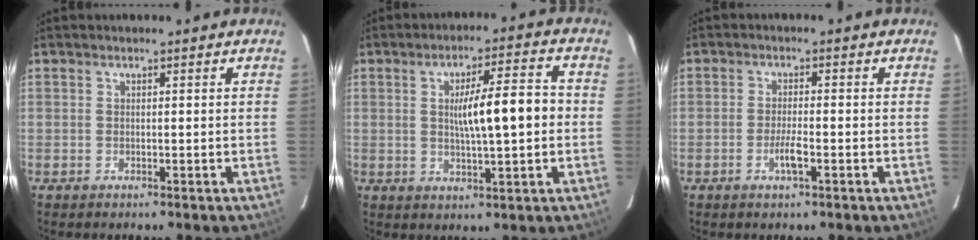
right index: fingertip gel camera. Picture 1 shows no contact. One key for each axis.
{"total": 9.5, "fx": 0.2, "fy": 1.2, "fz": 9.4, "tx": -0.151, "ty": 0.016, "tz": 0.004}
{"total": 2.7, "fx": -1.1, "fy": 0.2, "fz": 2.5, "tx": -0.050, "ty": -0.002, "tz": -0.022}